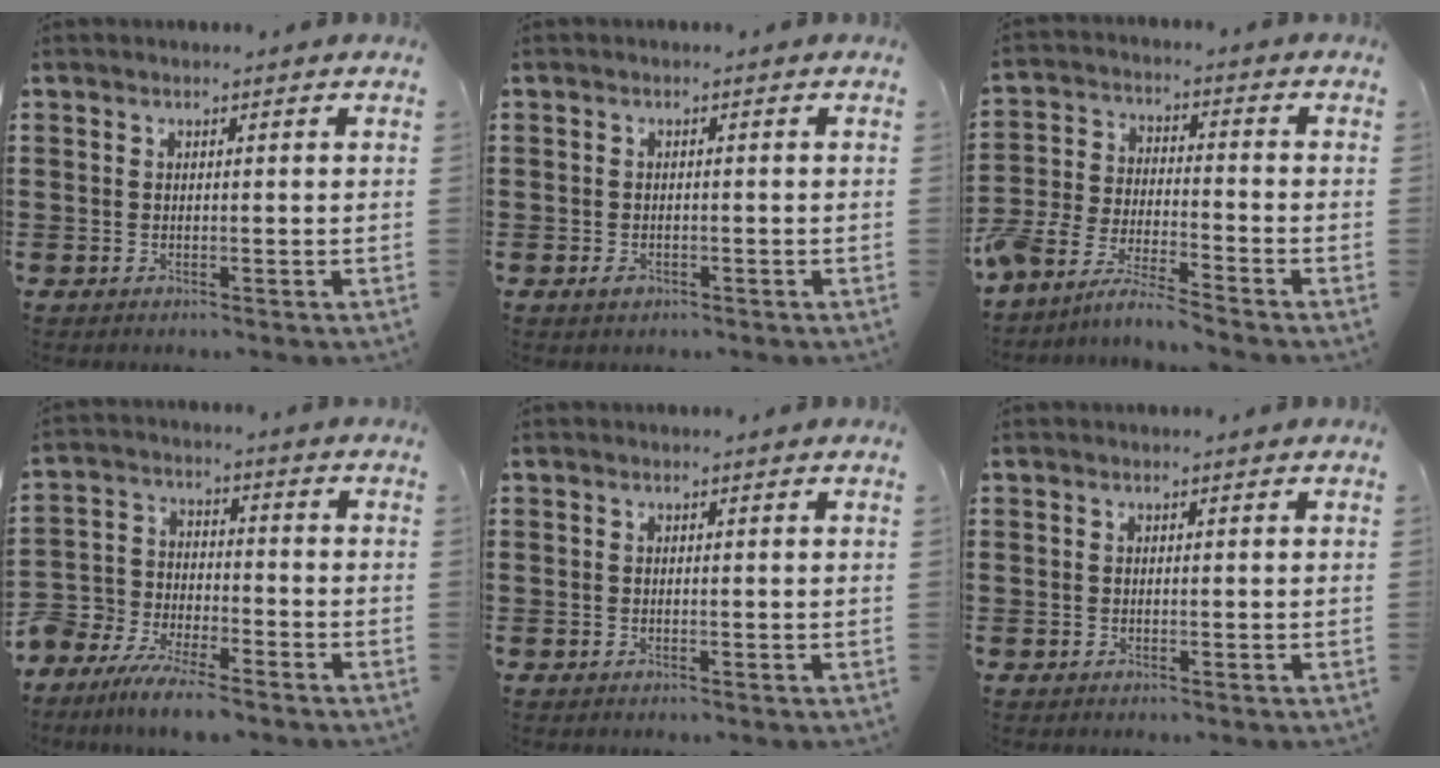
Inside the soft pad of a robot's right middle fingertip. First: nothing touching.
{"total": 1.0, "force": [-0.6, 0.5, 0.5], "torque": [-0.012, -0.003, -0.012]}
{"total": 6.8, "force": [-6.6, 0.0, 1.3], "torque": [-0.045, -0.007, -0.137]}
{"total": 7.1, "force": [-6.8, 1.6, 1.4], "torque": [-0.045, 0.007, -0.138]}
{"total": 0.0}
{"total": 0.0}